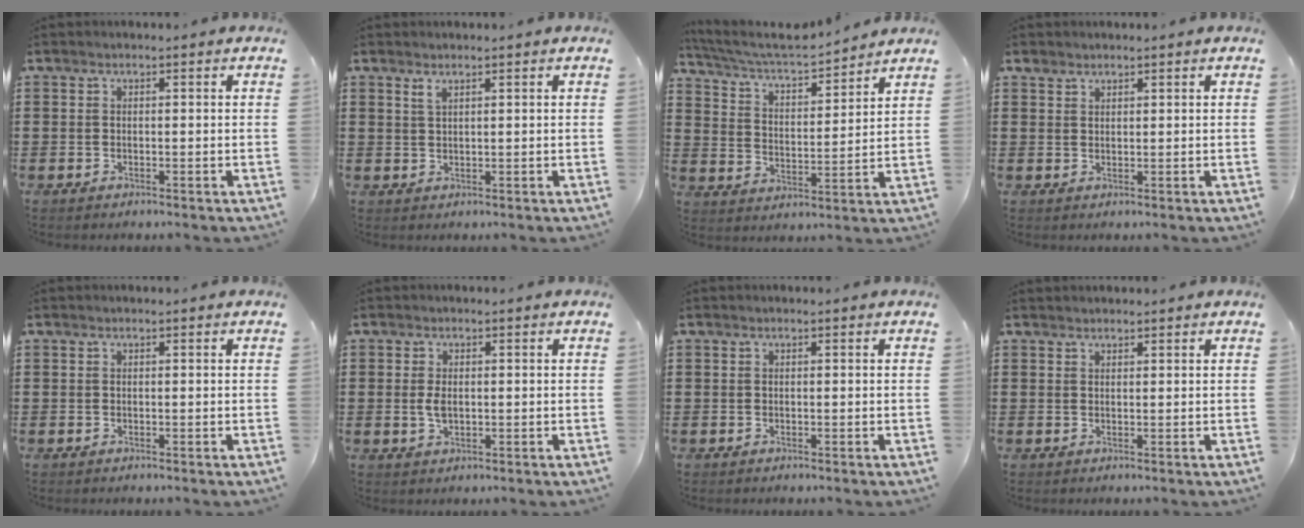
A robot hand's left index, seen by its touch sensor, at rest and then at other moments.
{"total": 1.3, "force": [0.8, 0.3, 1.0], "torque": [-0.023, 0.001, 0.015]}
{"total": 5.3, "force": [4.8, 0.6, 2.2], "torque": [-0.065, -0.033, 0.076]}
{"total": 1.3, "force": [1.2, 0.5, 0.1], "torque": [-0.005, 0.000, 0.025]}
{"total": 0.0}
{"total": 2.5, "force": [0.0, 1.3, 2.2], "torque": [-0.051, 0.000, -0.003]}
{"total": 0.0}
{"total": 0.9, "force": [0.9, 0.2, 0.0], "torque": [-0.001, 0.000, 0.019]}